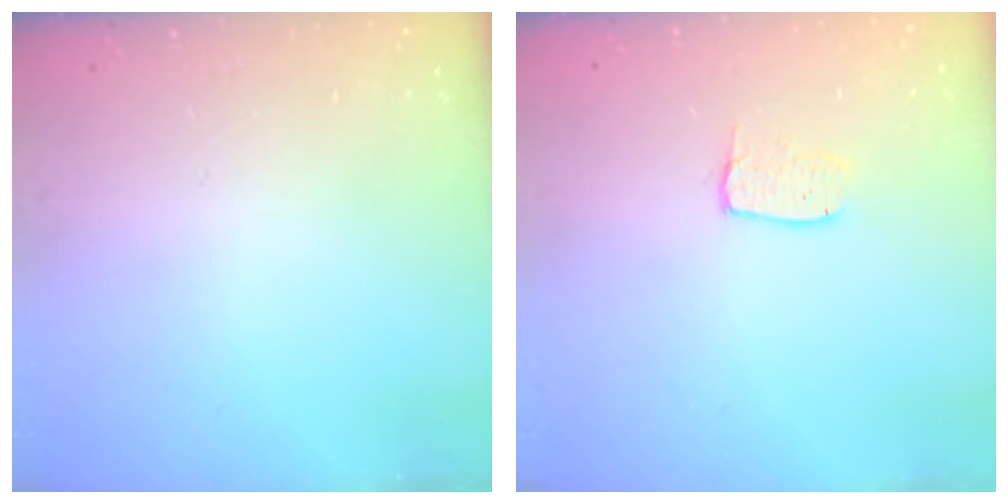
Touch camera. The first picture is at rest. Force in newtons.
{"total": 4.2, "press": 4.2, "slide": 0.4}